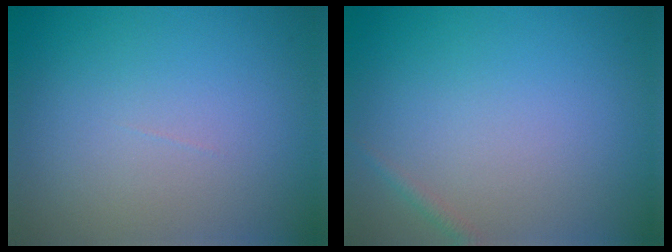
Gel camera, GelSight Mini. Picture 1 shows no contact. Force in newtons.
{"total": 0.7, "press": 0.7, "slide": 0.0}